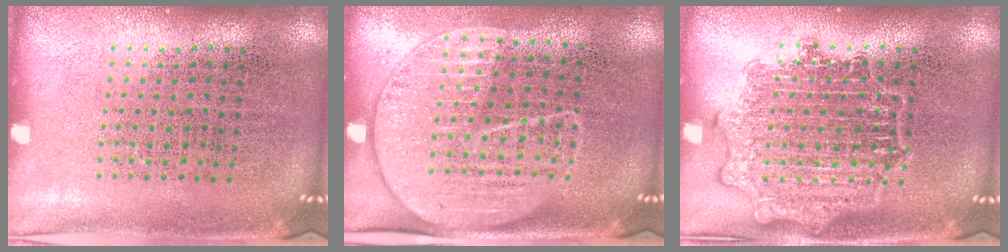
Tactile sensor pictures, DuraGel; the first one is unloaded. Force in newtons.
{"total": 1.8, "press": 1.5, "slide": 0.9}
{"total": 3.0, "press": 3.0, "slide": 0.4}